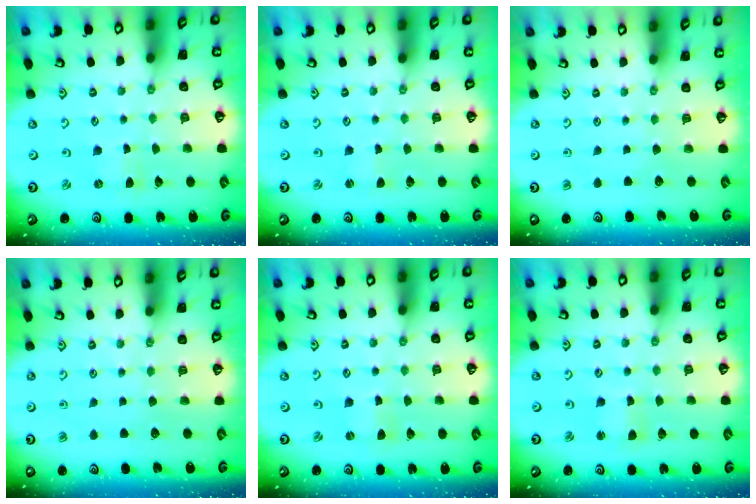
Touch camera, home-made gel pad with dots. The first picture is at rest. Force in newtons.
{"total": 0.0}
{"total": 0.0}
{"total": 0.0}
{"total": 0.0}
{"total": 1.5, "press": 1.5, "slide": 0.2}